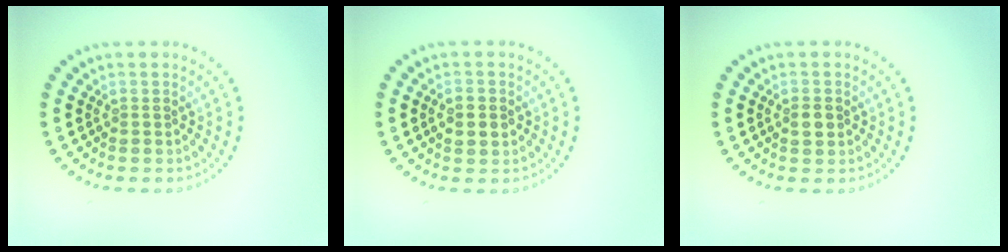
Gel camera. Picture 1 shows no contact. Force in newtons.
{"total": 2.6, "press": 2.6, "slide": 0.1}
{"total": 1.6, "press": 1.5, "slide": 0.3}